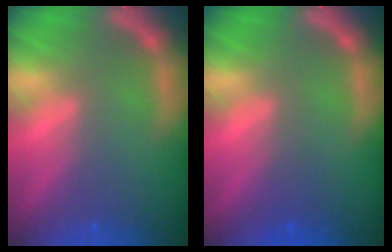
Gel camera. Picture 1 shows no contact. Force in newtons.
{"total": 1.5}